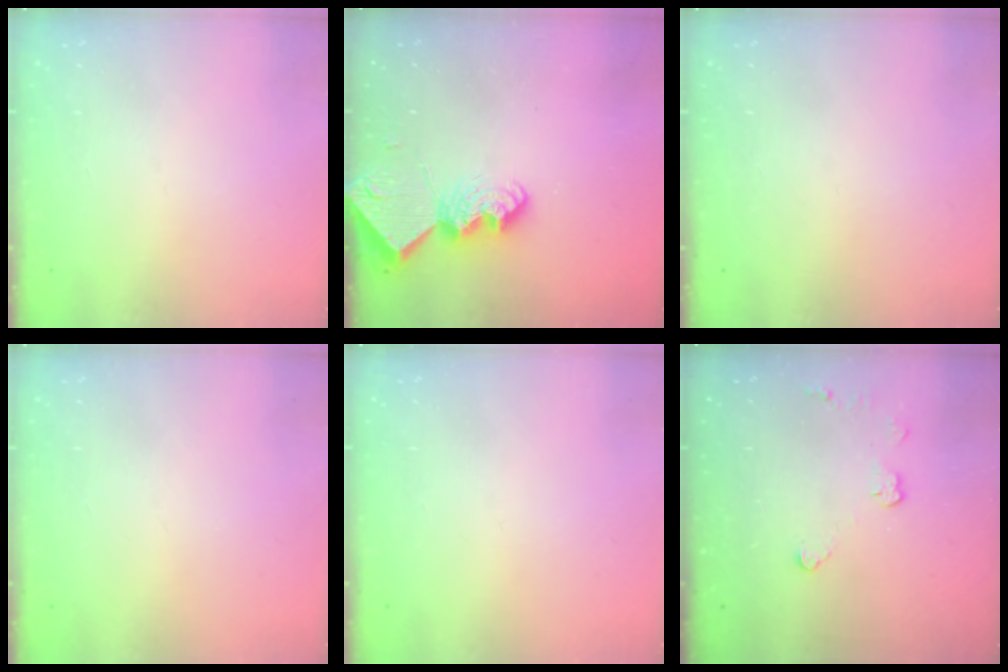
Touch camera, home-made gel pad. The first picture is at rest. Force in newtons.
{"total": 11.5, "press": 11.4, "slide": 1.0}
{"total": 0.0}
{"total": 0.0}
{"total": 0.0}
{"total": 3.8, "press": 3.7, "slide": 0.4}